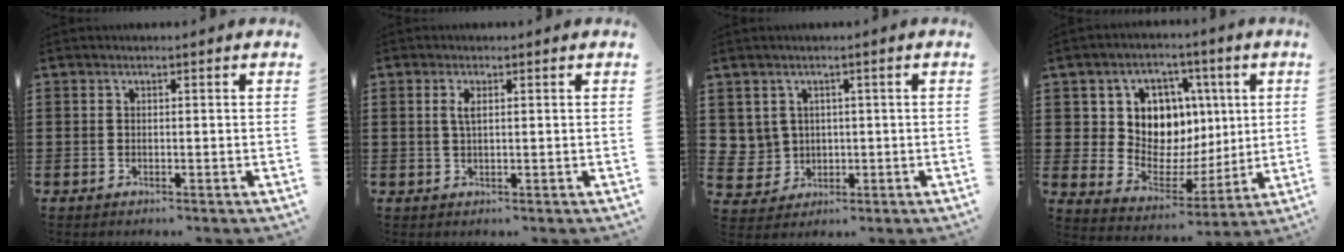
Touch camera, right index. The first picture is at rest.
{"total": 2.0, "force": [0.5, 0.6, 1.8], "torque": [-0.037, 0.004, 0.008]}
{"total": 3.5, "force": [1.1, 3.3, 0.4], "torque": [-0.026, 0.007, 0.021]}
{"total": 10.0, "force": [3.5, 8.4, 4.1], "torque": [-0.097, -0.017, 0.068]}